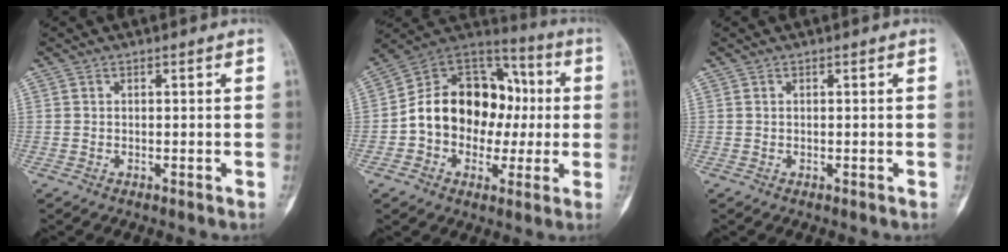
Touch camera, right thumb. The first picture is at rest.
{"total": 19.0, "force": [-0.7, 14.6, 12.2], "torque": [-0.152, 0.049, -0.013]}
{"total": 0.0}